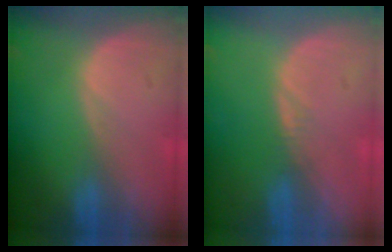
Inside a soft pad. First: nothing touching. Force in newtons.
{"total": 0.8, "press": 0.8, "slide": 0.1}